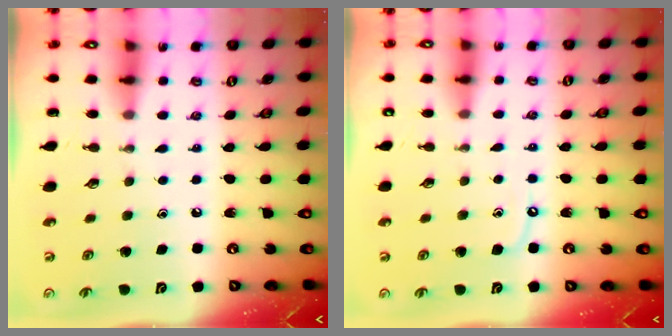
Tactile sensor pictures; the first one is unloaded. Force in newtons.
{"total": 6.0, "press": 5.9, "slide": 0.8}